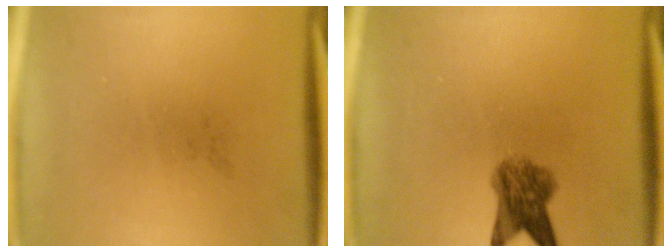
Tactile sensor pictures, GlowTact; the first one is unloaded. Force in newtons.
{"total": 5.2}